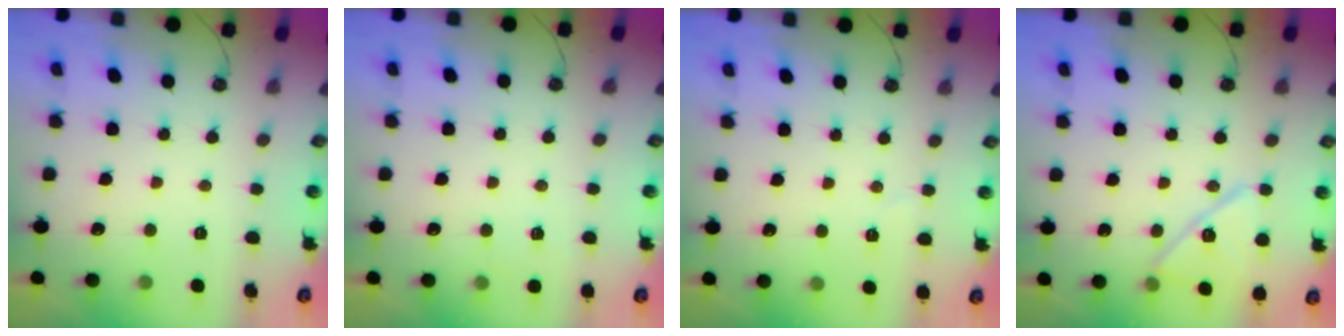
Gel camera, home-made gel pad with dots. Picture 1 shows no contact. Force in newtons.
{"total": 2.9, "press": 2.9, "slide": 0.2}
{"total": 2.7, "press": 2.5, "slide": 1.1}
{"total": 13.1, "press": 13.1, "slide": 0.6}